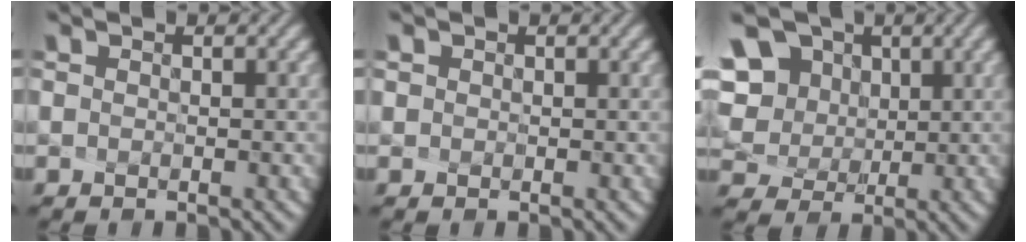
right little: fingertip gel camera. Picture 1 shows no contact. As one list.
[{"total": 1.2, "force": [0.6, 1.0, 0.3], "torque": [0.004, 0.008, 0.004]}, {"total": 8.5, "force": [3.9, 6.4, 4.2], "torque": [-0.097, 0.014, 0.075]}]